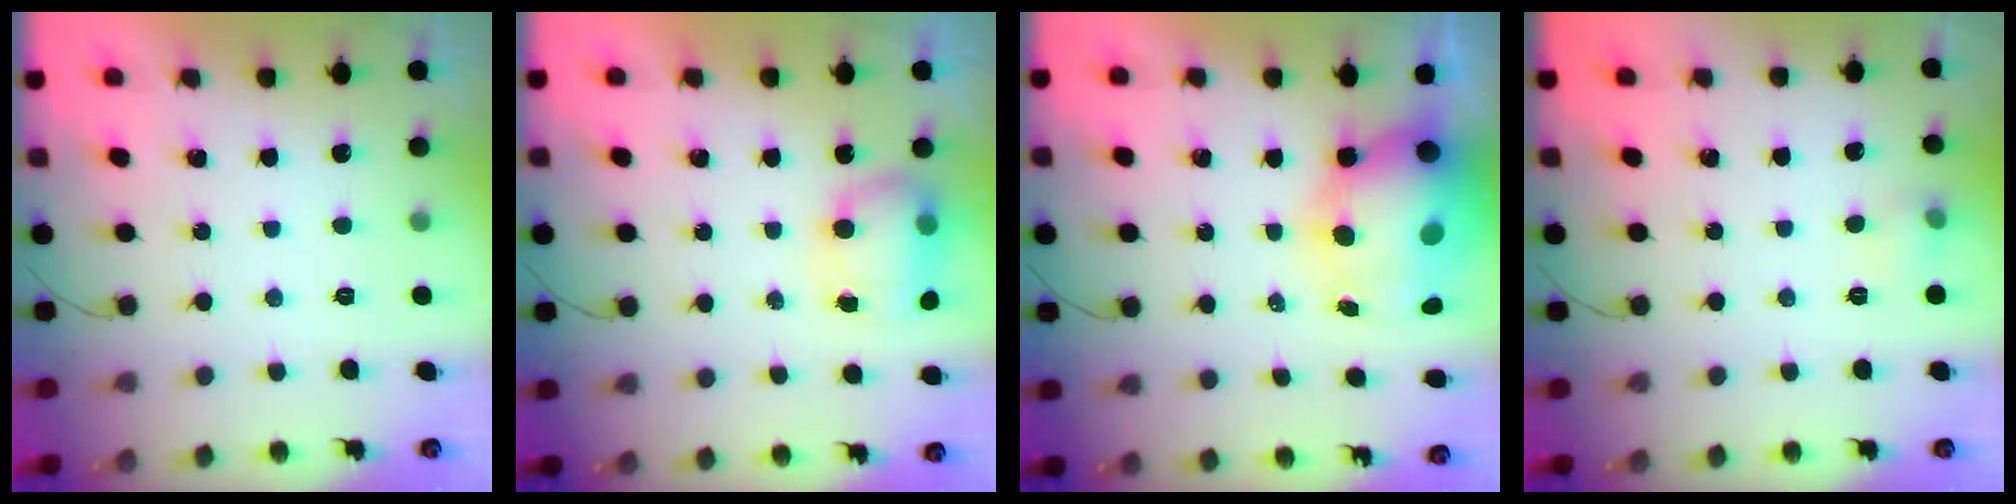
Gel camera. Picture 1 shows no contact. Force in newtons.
{"total": 9.7, "press": 8.6, "slide": 4.3}
{"total": 12.8, "press": 12.4, "slide": 3.1}
{"total": 5.2, "press": 5.0, "slide": 1.4}